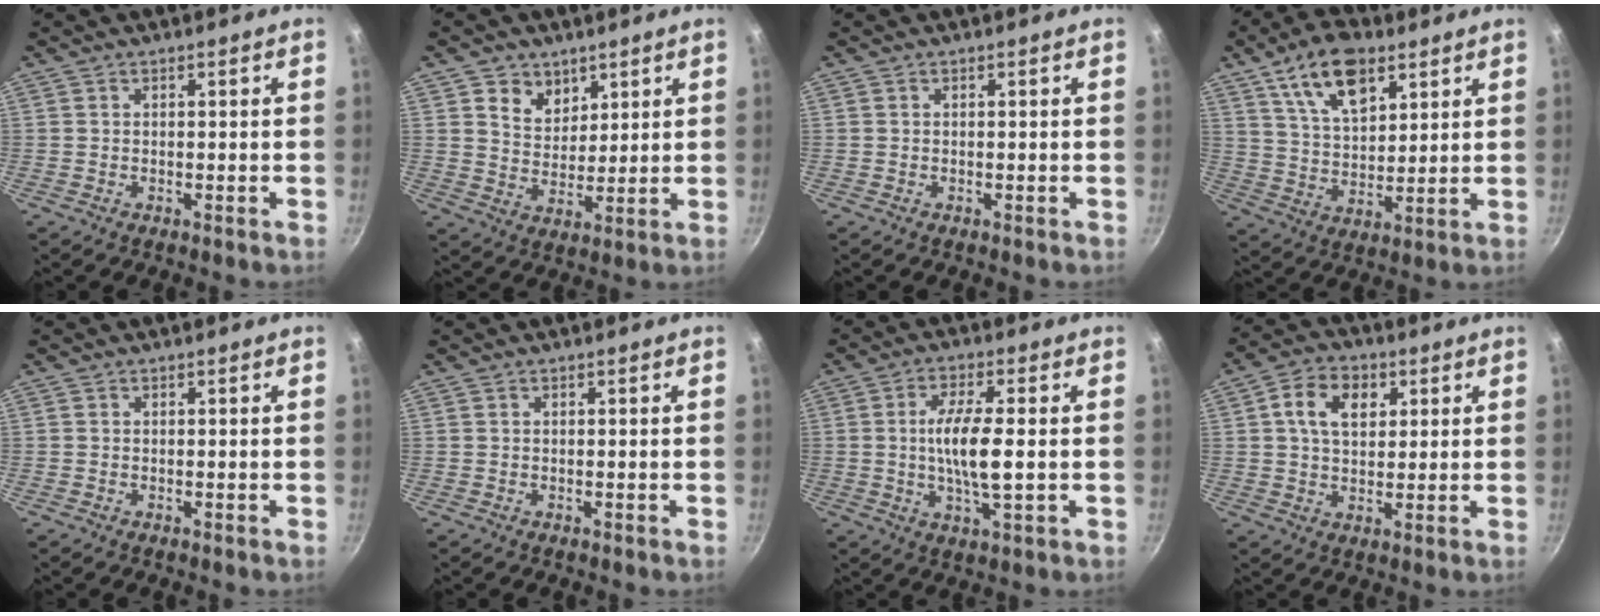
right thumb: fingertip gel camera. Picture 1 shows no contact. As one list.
[{"total": 6.8, "force": [3.4, 5.3, 2.5], "torque": [-0.008, -0.024, 0.062]}, {"total": 0.0}, {"total": 13.6, "force": [7.3, 7.0, 9.1], "torque": [-0.133, -0.024, 0.132]}, {"total": 0.0}, {"total": 0.0}, {"total": 9.3, "force": [-0.2, 2.4, 9.0], "torque": [-0.174, 0.004, -0.004]}, {"total": 9.1, "force": [2.7, 6.3, 6.0], "torque": [-0.086, 0.005, 0.036]}]